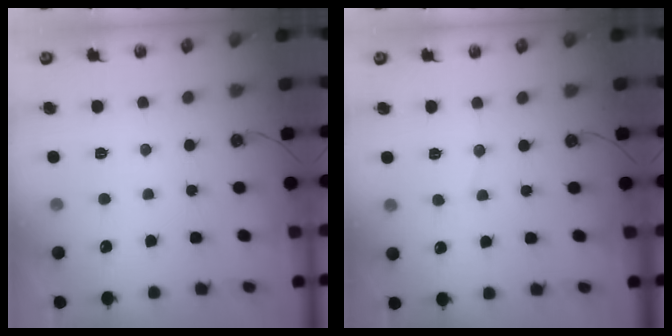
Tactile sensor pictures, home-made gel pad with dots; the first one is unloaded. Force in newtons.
{"total": 3.1, "press": 3.1, "slide": 0.2}